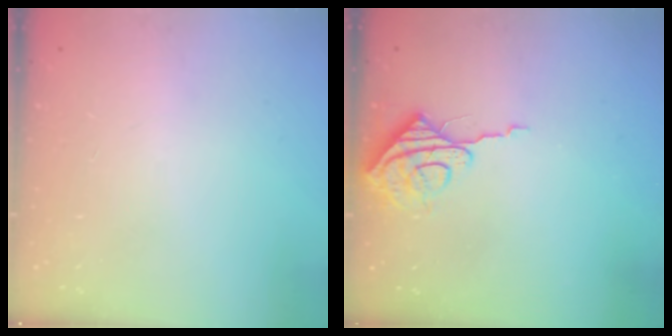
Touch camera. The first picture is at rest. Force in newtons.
{"total": 7.9, "press": 7.9, "slide": 0.3}